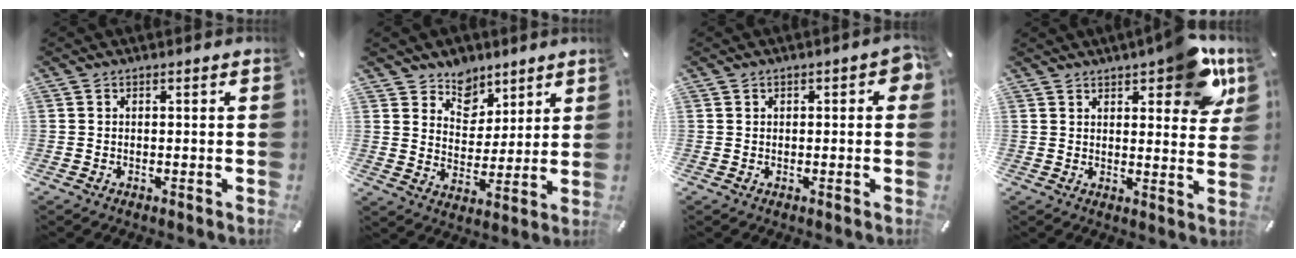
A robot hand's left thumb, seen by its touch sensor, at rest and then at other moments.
{"total": 8.2, "force": [5.6, 6.0, -0.2], "torque": [-0.007, -0.057, 0.106]}
{"total": 2.8, "force": [0.4, 1.6, 2.2], "torque": [-0.026, 0.004, 0.003]}
{"total": 12.9, "force": [7.7, 5.6, 8.7], "torque": [-0.092, -0.046, 0.128]}